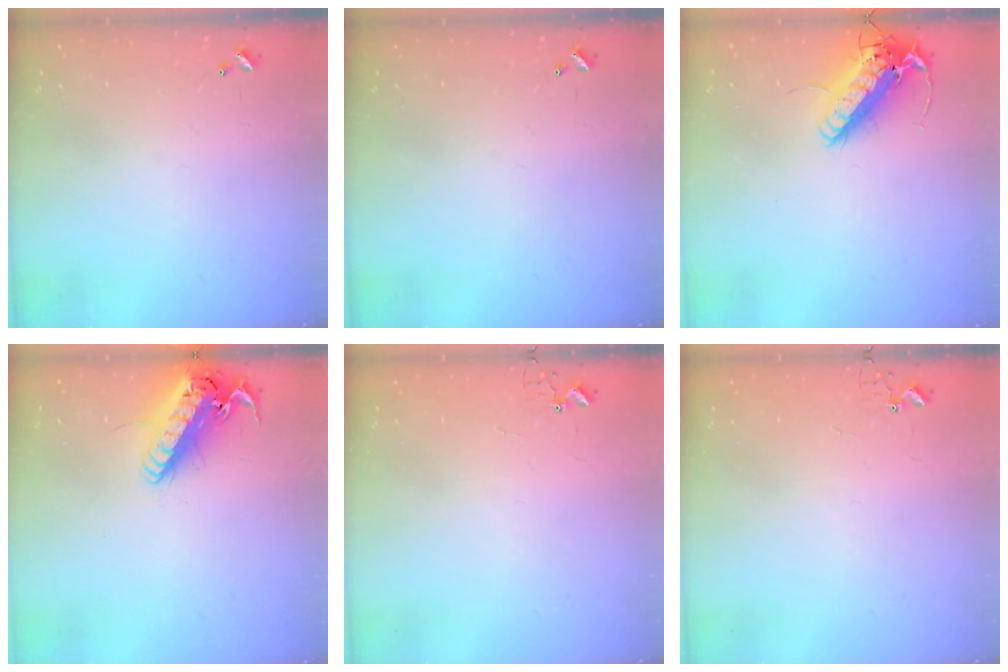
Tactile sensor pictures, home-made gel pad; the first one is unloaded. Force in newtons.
{"total": 0.0}
{"total": 16.2, "press": 15.9, "slide": 3.2}
{"total": 19.1, "press": 18.8, "slide": 3.3}
{"total": 2.7, "press": 2.7, "slide": 0.2}
{"total": 2.7, "press": 2.7, "slide": 0.2}